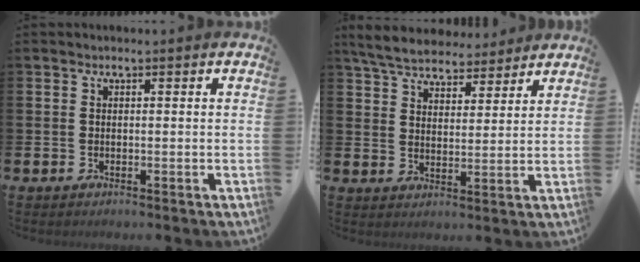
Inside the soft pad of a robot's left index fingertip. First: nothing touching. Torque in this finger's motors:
{"motor_torque": [1.04, -1.10, 0.23, 0.08]}